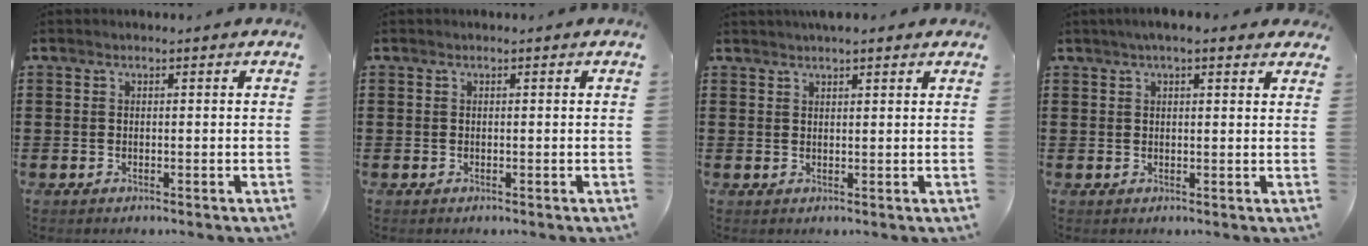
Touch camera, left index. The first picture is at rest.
{"total": 0.0}
{"total": 2.0, "force": [1.8, 0.5, 0.8], "torque": [-0.018, 0.006, 0.034]}
{"total": 3.1, "force": [2.2, 0.6, 2.0], "torque": [-0.045, 0.007, 0.040]}